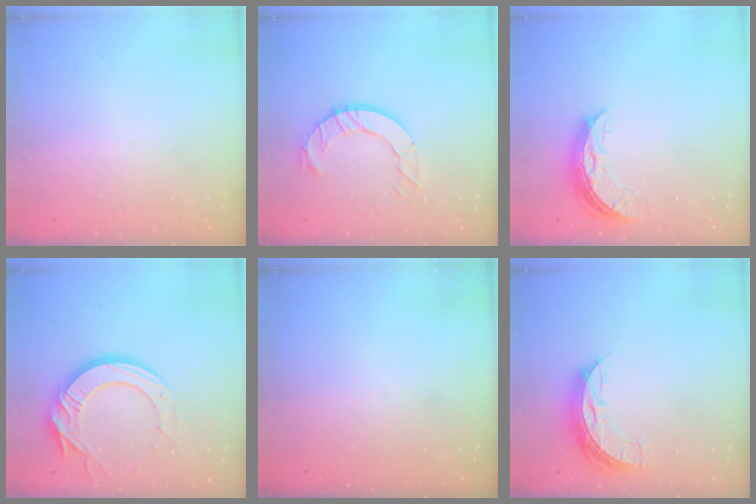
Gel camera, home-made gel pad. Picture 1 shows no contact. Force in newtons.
{"total": 9.8, "press": 9.7, "slide": 1.1}
{"total": 7.4, "press": 7.4, "slide": 0.6}
{"total": 15.8, "press": 15.7, "slide": 1.7}
{"total": 0.0}
{"total": 7.0, "press": 7.0, "slide": 0.7}